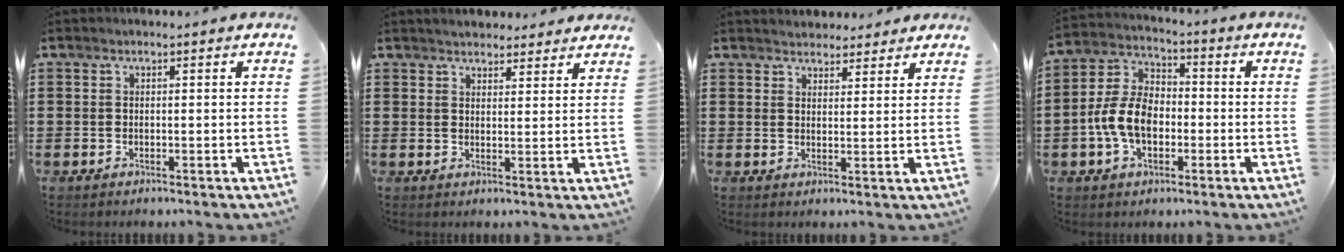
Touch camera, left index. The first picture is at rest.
{"total": 2.6, "force": [2.6, 0.5, 0.0], "torque": [-0.007, -0.005, 0.049]}
{"total": 2.7, "force": [2.6, 0.7, -0.2], "torque": [-0.005, -0.003, 0.051]}
{"total": 8.5, "force": [-2.2, 5.5, 6.0], "torque": [-0.150, 0.008, -0.050]}